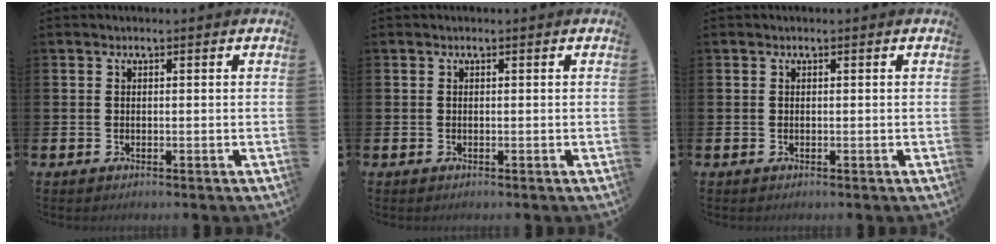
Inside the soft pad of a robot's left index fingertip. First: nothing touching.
{"total": 0.0}
{"total": 0.0}